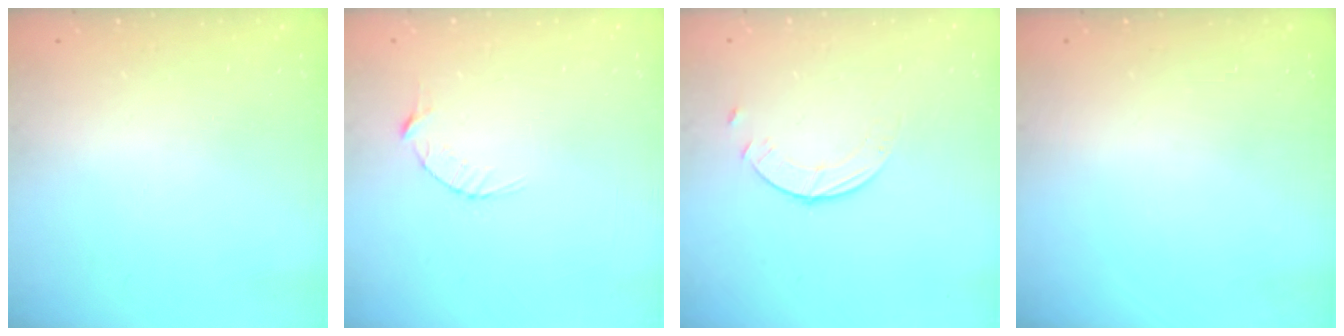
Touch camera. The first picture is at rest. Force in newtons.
{"total": 2.9, "press": 2.9, "slide": 0.4}
{"total": 2.5, "press": 2.5, "slide": 0.3}
{"total": 0.0}